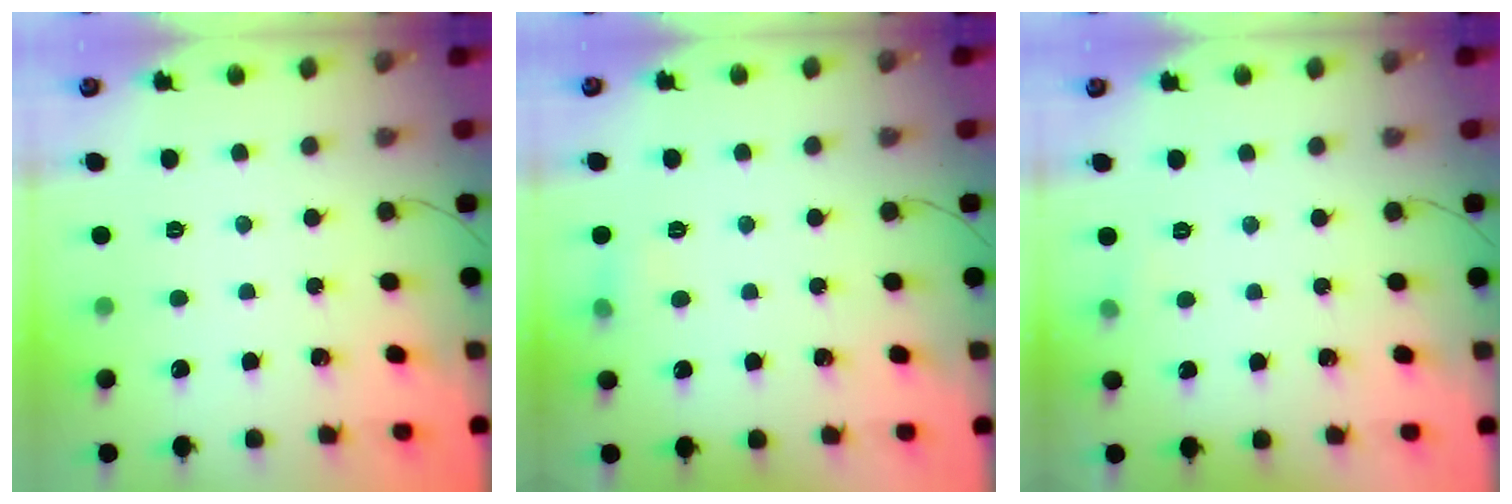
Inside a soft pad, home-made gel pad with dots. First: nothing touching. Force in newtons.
{"total": 5.5, "press": 5.3, "slide": 1.4}
{"total": 2.9, "press": 2.8, "slide": 0.9}